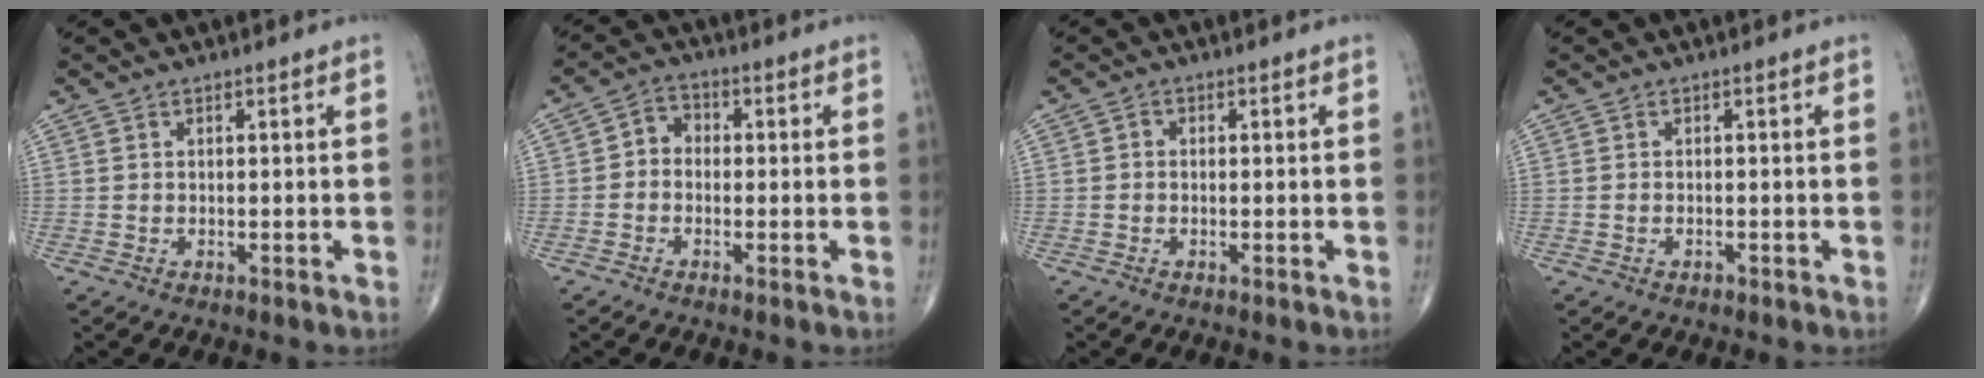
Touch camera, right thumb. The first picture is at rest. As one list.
[{"total": 3.9, "force": [-0.6, 3.3, 2.1], "torque": [-0.016, 0.017, -0.026]}, {"total": 1.0, "force": [-0.2, 0.9, 0.4], "torque": [0.001, 0.003, -0.008]}, {"total": 0.6, "force": [-0.4, 0.5, 0.2], "torque": [-0.003, 0.007, -0.005]}]